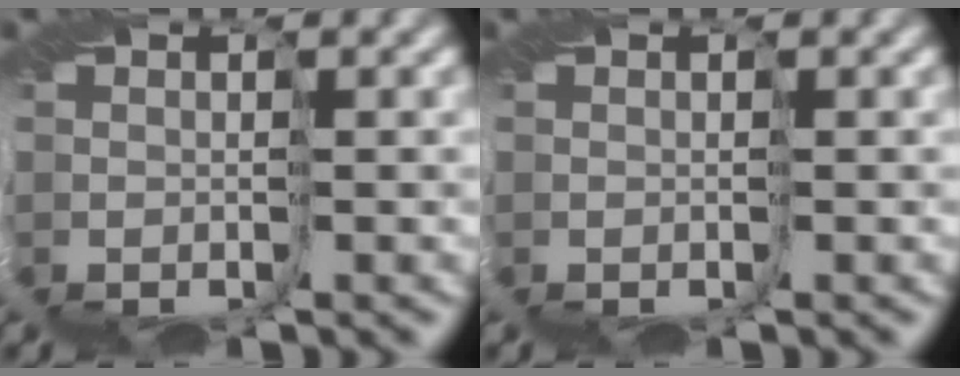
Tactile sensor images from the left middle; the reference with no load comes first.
{"total": 0.0}